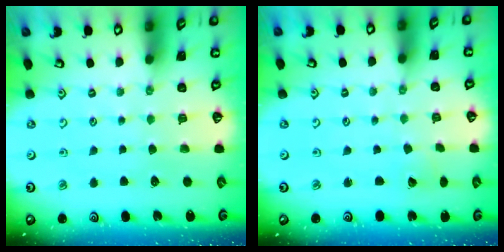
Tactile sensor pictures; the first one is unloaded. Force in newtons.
{"total": 1.5, "press": 1.5, "slide": 0.2}